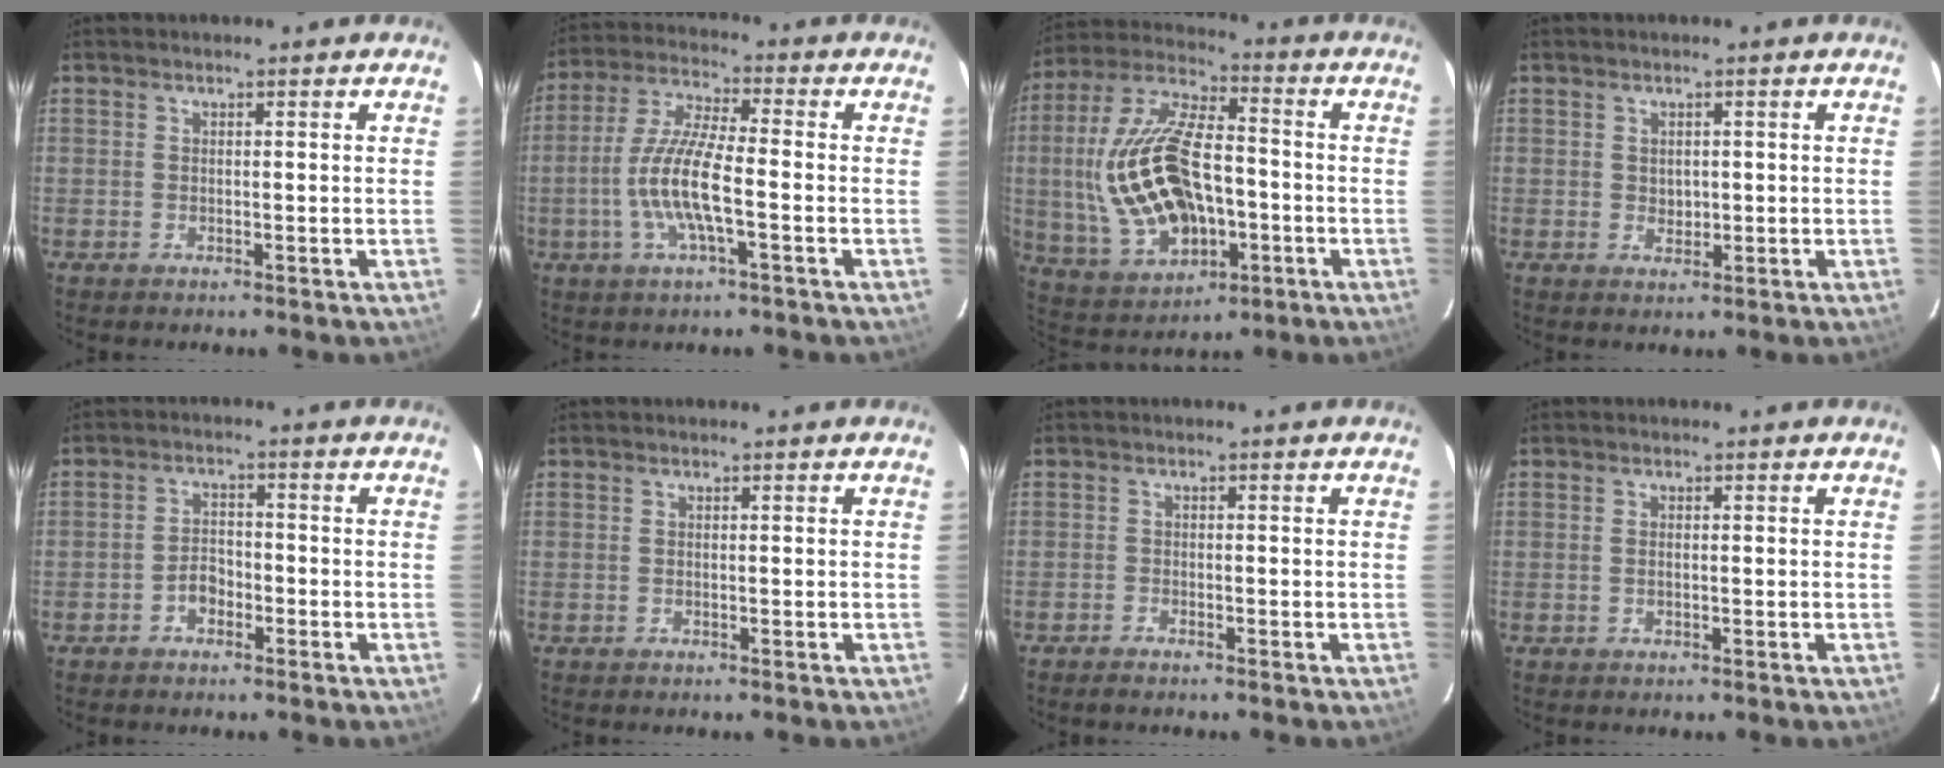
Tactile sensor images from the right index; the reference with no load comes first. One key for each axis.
{"total": 11.2, "fx": -2.9, "fy": 2.0, "fz": 10.6, "tx": -0.223, "ty": 0.000, "tz": -0.057}
{"total": 21.5, "fx": -2.4, "fy": 11.7, "fz": 17.8, "tx": -0.390, "ty": 0.005, "tz": -0.019}
{"total": 2.0, "fx": 0.2, "fy": 1.7, "fz": 1.0, "tx": -0.015, "ty": 0.002, "tz": 0.006}
{"total": 3.4, "fx": -1.9, "fy": 2.1, "fz": 1.7, "tx": -0.035, "ty": 0.009, "tz": -0.031}
{"total": 0.0}
{"total": 1.3, "fx": -1.2, "fy": 0.4, "fz": 0.2, "tx": -0.014, "ty": 0.001, "tz": -0.024}
{"total": 0.8, "fx": 0.0, "fy": 0.4, "fz": 0.7, "tx": -0.014, "ty": 0.000, "tz": -0.002}